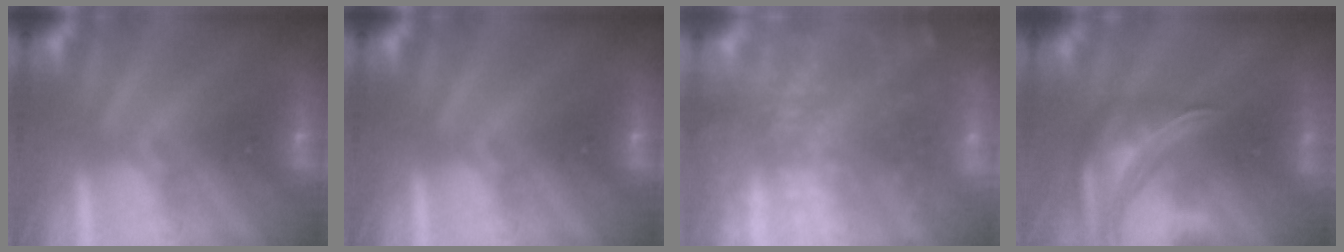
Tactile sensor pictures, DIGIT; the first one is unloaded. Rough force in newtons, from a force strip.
{"total": 0.0}
{"total": 6.5}
{"total": 8.5}